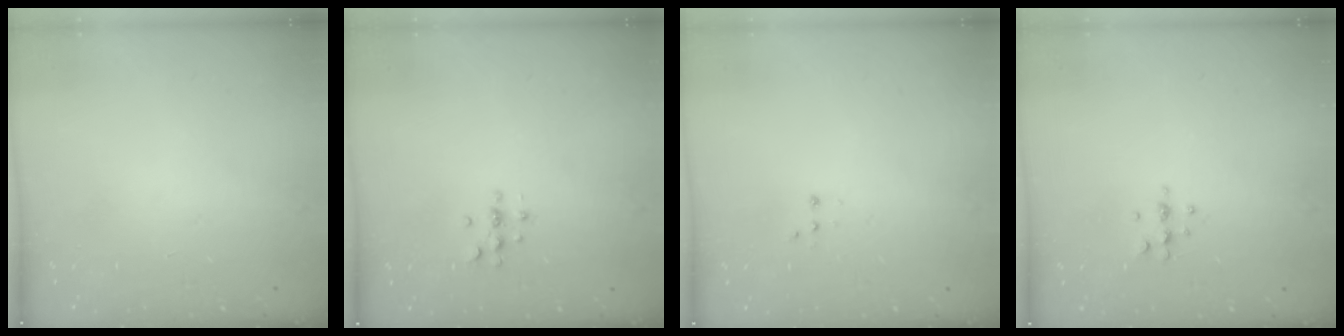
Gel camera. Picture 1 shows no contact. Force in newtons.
{"total": 4.2, "press": 4.2, "slide": 0.5}
{"total": 2.8, "press": 2.7, "slide": 0.7}
{"total": 5.6, "press": 5.4, "slide": 1.5}